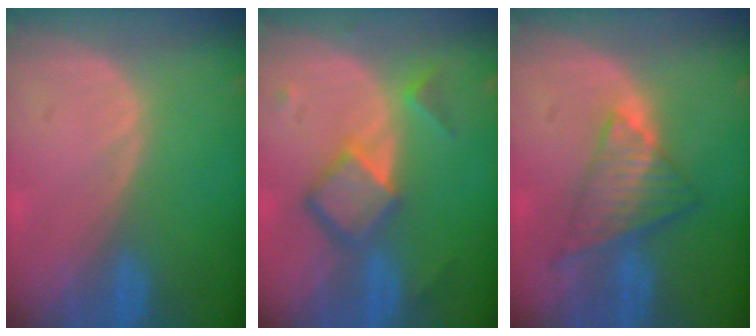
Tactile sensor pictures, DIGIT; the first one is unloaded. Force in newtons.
{"total": 6.9, "press": 6.0, "slide": 3.5}
{"total": 7.4, "press": 6.4, "slide": 3.6}